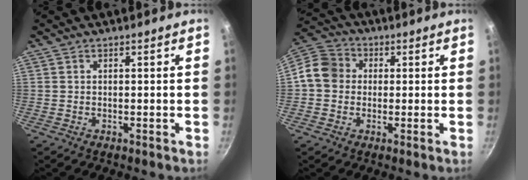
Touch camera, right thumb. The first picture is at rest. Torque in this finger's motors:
{"motor_torque": [0.31, 1.71, 0.39, -0.36, 0.03]}